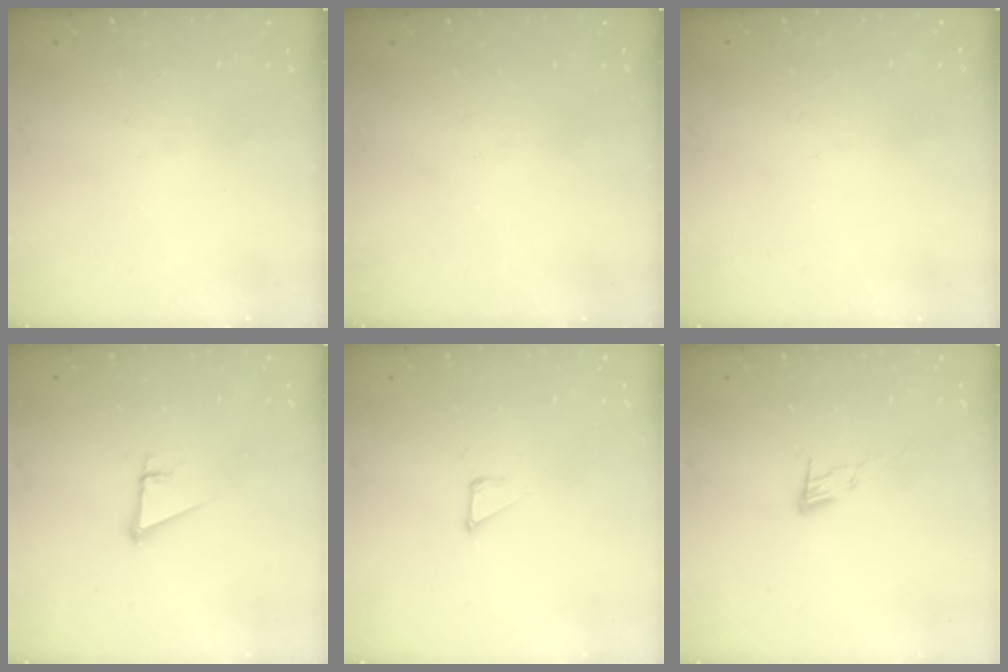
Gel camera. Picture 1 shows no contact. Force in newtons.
{"total": 0.0}
{"total": 1.5, "press": 1.5, "slide": 0.1}
{"total": 3.6, "press": 3.6, "slide": 0.3}
{"total": 2.8, "press": 2.8, "slide": 0.1}
{"total": 6.1, "press": 6.1, "slide": 0.6}